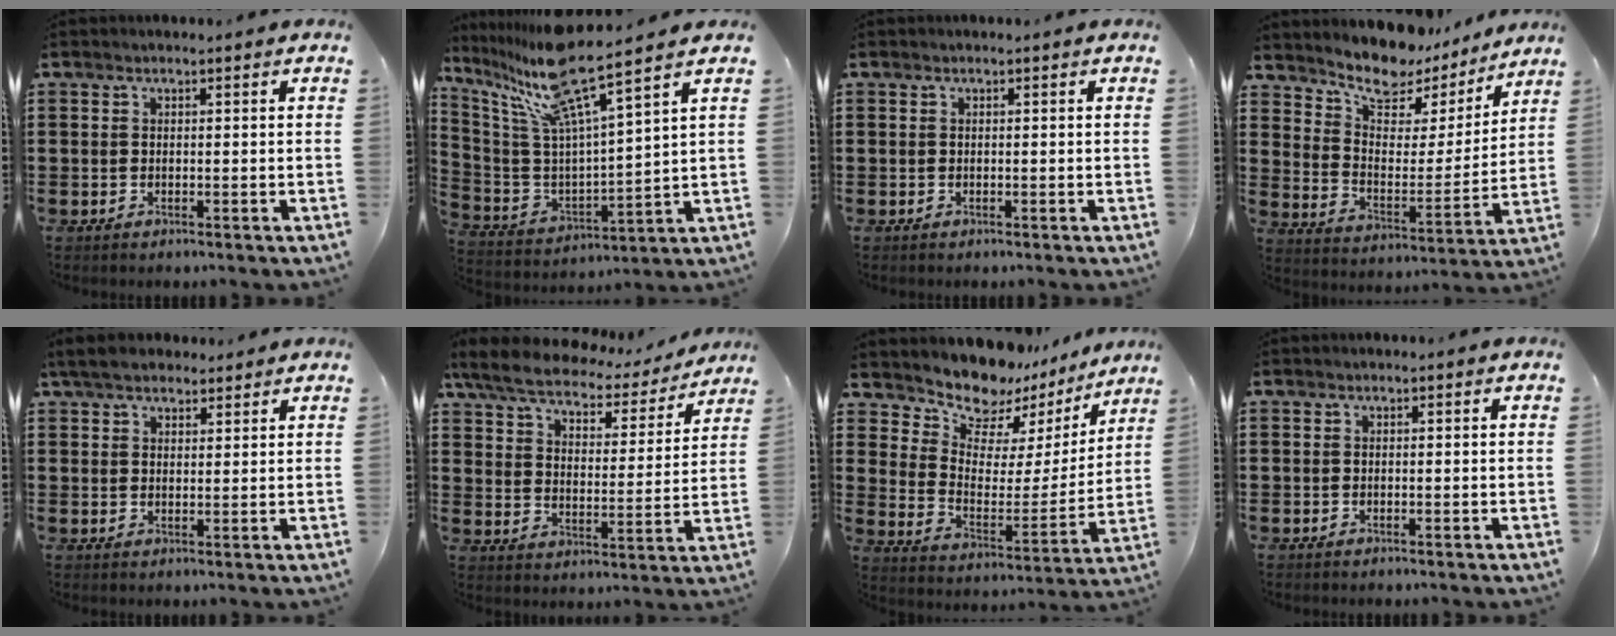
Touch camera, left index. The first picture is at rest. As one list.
[{"total": 12.1, "force": [9.2, 0.5, 7.8], "torque": [-0.198, -0.061, 0.148]}, {"total": 0.0}, {"total": 8.7, "force": [7.9, 2.9, 2.2], "torque": [-0.064, -0.062, 0.135]}, {"total": 4.5, "force": [3.8, 1.6, 1.6], "torque": [-0.043, -0.001, 0.072]}, {"total": 5.9, "force": [5.2, 1.7, 2.3], "torque": [-0.070, -0.027, 0.085]}, {"total": 9.5, "force": [8.9, 3.0, 1.5], "torque": [-0.051, -0.083, 0.154]}, {"total": 0.0}]